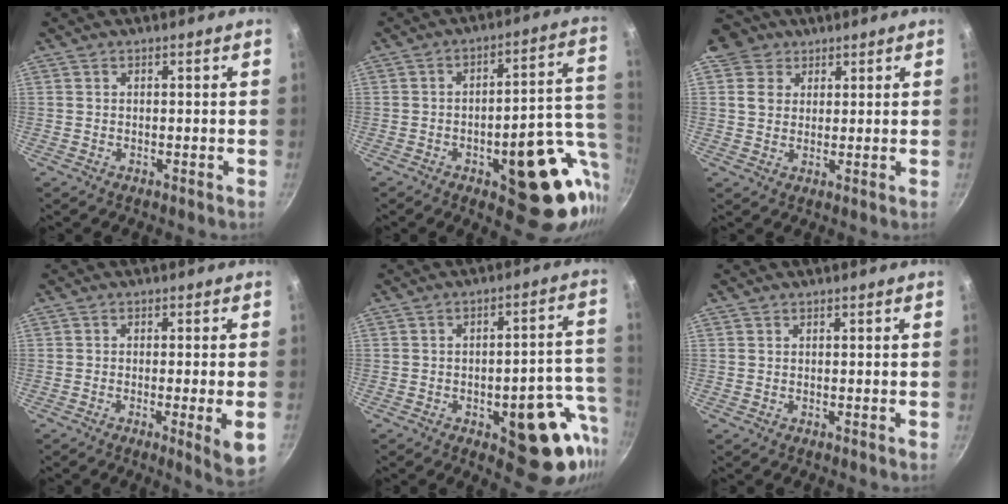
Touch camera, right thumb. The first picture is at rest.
{"total": 20.6, "force": [-5.5, 8.8, 17.8], "torque": [-0.171, 0.020, -0.066]}
{"total": 7.3, "force": [3.4, 6.0, 2.3], "torque": [-0.009, 0.003, 0.052]}
{"total": 6.5, "force": [-1.6, 0.5, 6.3], "torque": [-0.092, -0.002, -0.022]}
{"total": 17.2, "force": [-6.0, 7.7, 14.2], "torque": [-0.107, 0.027, -0.071]}
{"total": 0.0}